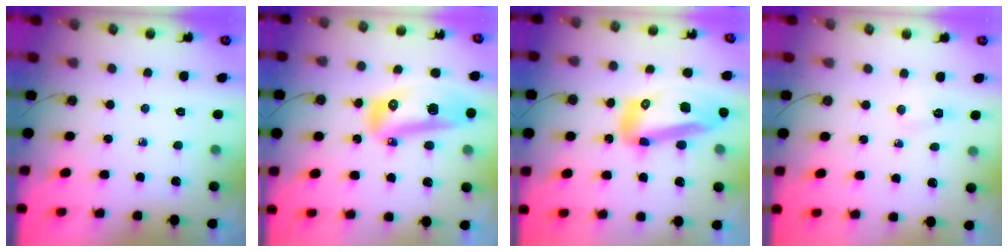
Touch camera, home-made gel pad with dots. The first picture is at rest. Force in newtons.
{"total": 15.7, "press": 15.5, "slide": 2.2}
{"total": 16.7, "press": 16.6, "slide": 2.1}
{"total": 3.7, "press": 3.7, "slide": 0.5}